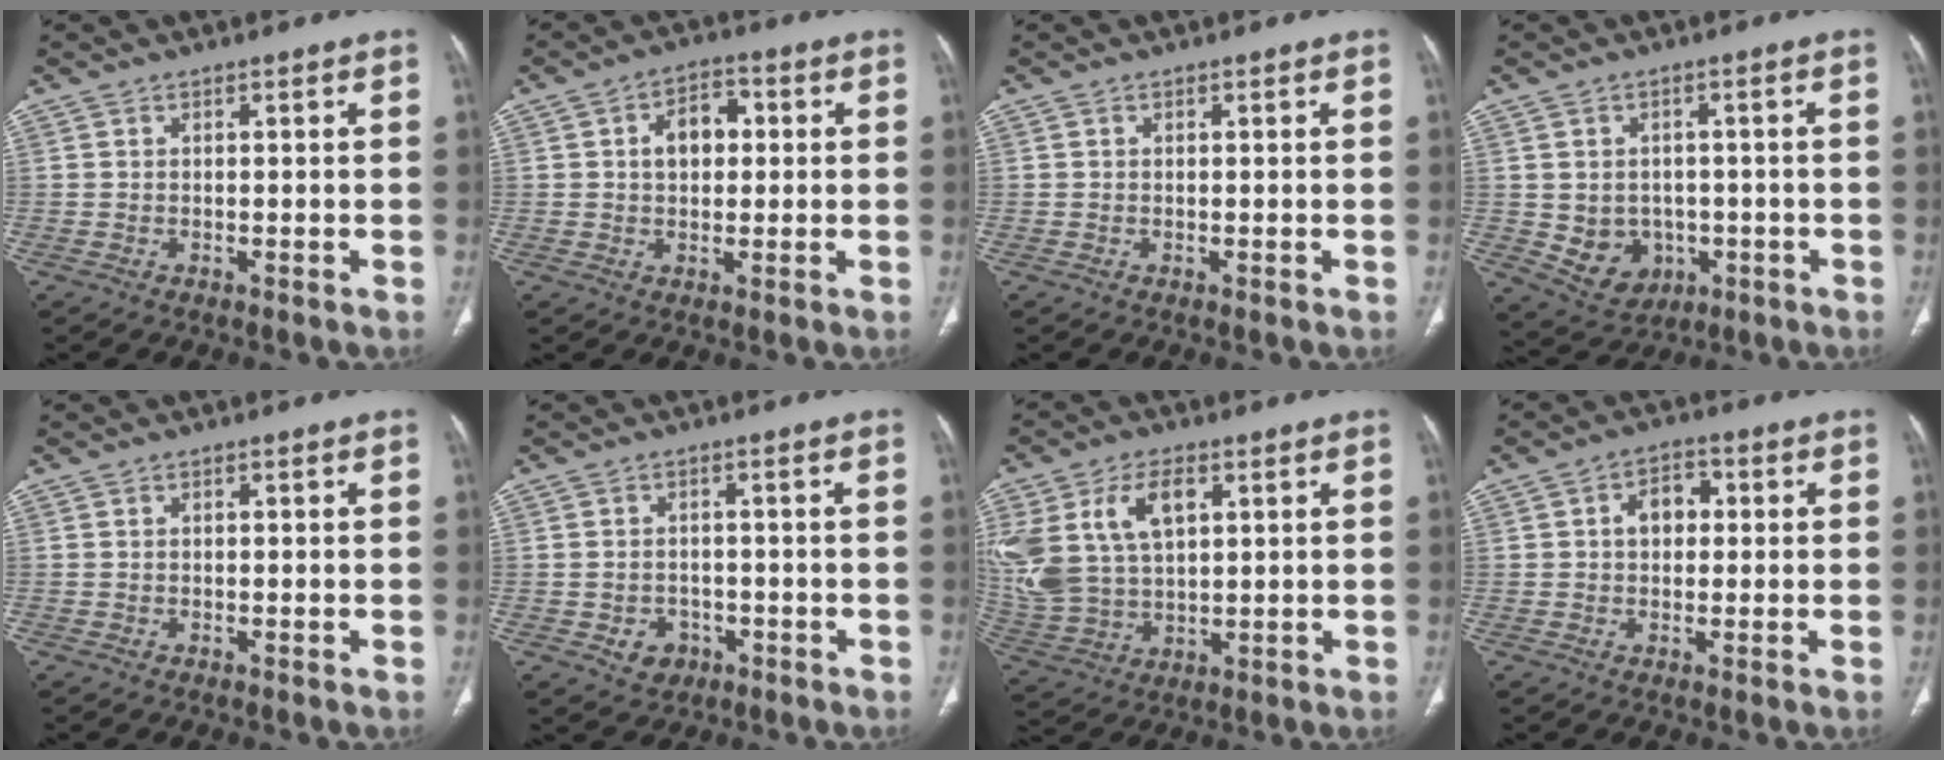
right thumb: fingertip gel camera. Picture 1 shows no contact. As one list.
[{"total": 6.8, "force": [1.0, 4.7, 4.8], "torque": [-0.060, 0.016, 0.012]}, {"total": 0.0}, {"total": 8.0, "force": [-1.4, 6.8, 3.9], "torque": [-0.037, 0.010, 0.001]}, {"total": 0.0}, {"total": 4.3, "force": [-1.7, 3.6, 1.6], "torque": [-0.009, 0.013, -0.017]}, {"total": 17.0, "force": [5.4, 10.6, 12.2], "torque": [-0.261, -0.006, 0.117]}, {"total": 5.3, "force": [0.6, 3.9, 3.6], "torque": [-0.039, 0.014, 0.005]}]